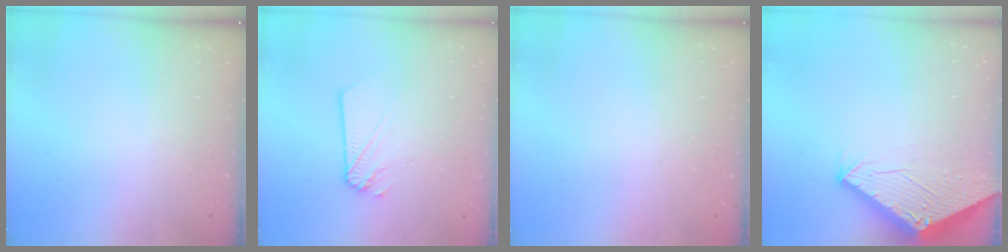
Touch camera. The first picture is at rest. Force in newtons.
{"total": 2.5, "press": 2.5, "slide": 0.1}
{"total": 0.0}
{"total": 2.8, "press": 2.8, "slide": 0.1}